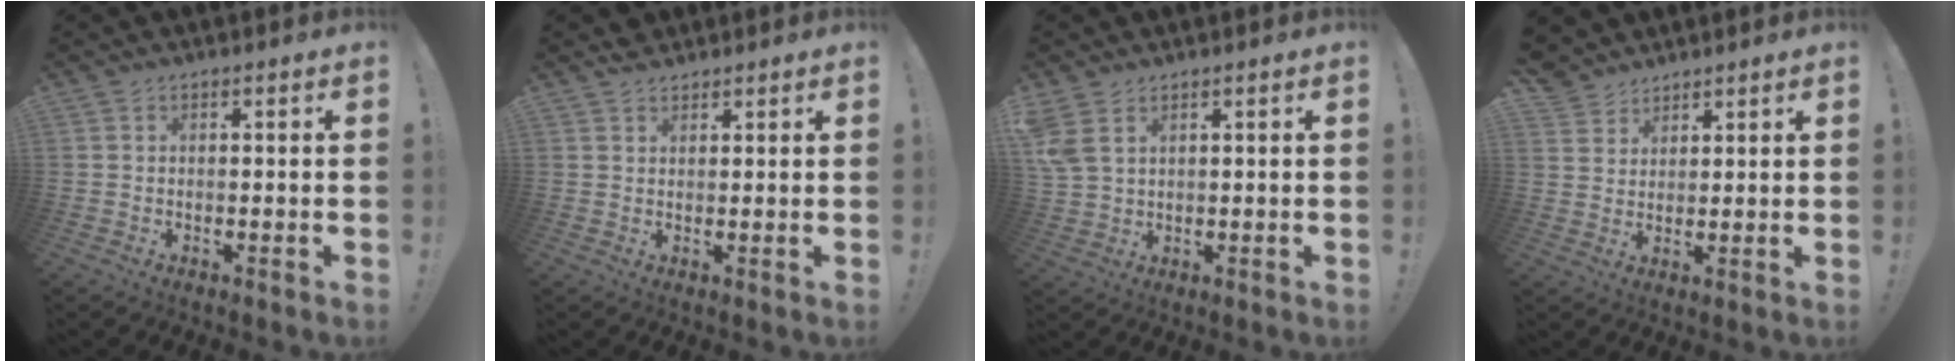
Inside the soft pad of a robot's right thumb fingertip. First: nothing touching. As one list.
[{"total": 2.4, "force": [2.1, 1.2, 0.2], "torque": [0.009, -0.015, 0.037]}, {"total": 5.9, "force": [3.1, 3.5, 3.7], "torque": [-0.074, -0.008, 0.063]}, {"total": 5.1, "force": [3.8, 3.4, 0.4], "torque": [-0.011, -0.028, 0.076]}]